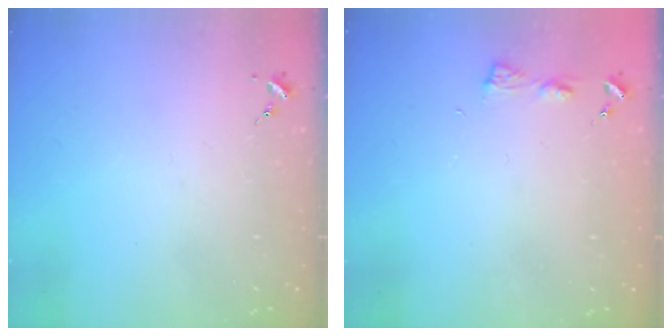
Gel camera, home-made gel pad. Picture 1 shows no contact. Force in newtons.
{"total": 4.2, "press": 4.1, "slide": 0.4}